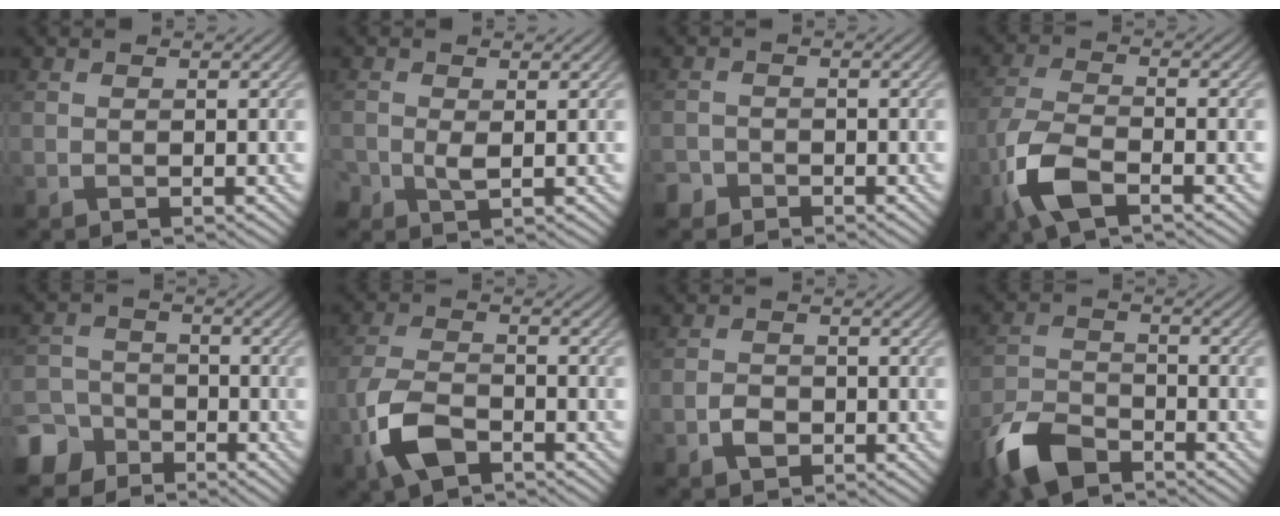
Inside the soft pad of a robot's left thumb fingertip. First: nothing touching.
{"total": 2.3, "force": [-0.3, 1.4, 1.8], "torque": [-0.045, -0.010, -0.005]}
{"total": 2.0, "force": [-1.6, 1.3, 0.0], "torque": [0.001, -0.001, -0.037]}
{"total": 7.5, "force": [-4.4, 2.8, 5.5], "torque": [-0.136, -0.009, -0.102]}
{"total": 6.9, "force": [-4.7, 4.7, 1.8], "torque": [-0.052, -0.008, -0.106]}
{"total": 7.4, "force": [-4.1, 3.5, 5.0], "torque": [-0.123, -0.007, -0.096]}
{"total": 2.2, "force": [-1.2, 1.4, 1.1], "torque": [-0.025, 0.000, -0.027]}
{"total": 8.3, "force": [-6.2, 3.6, 4.3], "torque": [-0.094, -0.012, -0.136]}